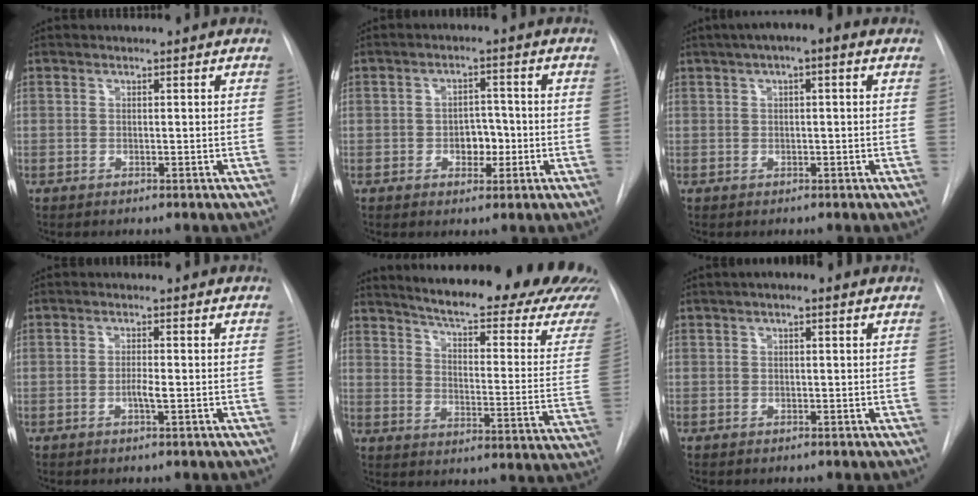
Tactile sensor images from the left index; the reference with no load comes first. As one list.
[{"total": 4.3, "force": [-2.1, 2.6, 2.8], "torque": [-0.032, 0.003, -0.026]}, {"total": 4.6, "force": [1.4, 1.0, 4.3], "torque": [-0.068, 0.022, 0.017]}, {"total": 2.3, "force": [-1.6, 0.0, 1.7], "torque": [-0.033, -0.007, -0.025]}, {"total": 28.8, "force": [25.5, 3.0, 13.1], "torque": [-0.190, -0.118, 0.304]}, {"total": 1.8, "force": [0.1, 0.6, 1.7], "torque": [-0.028, 0.007, -0.002]}]